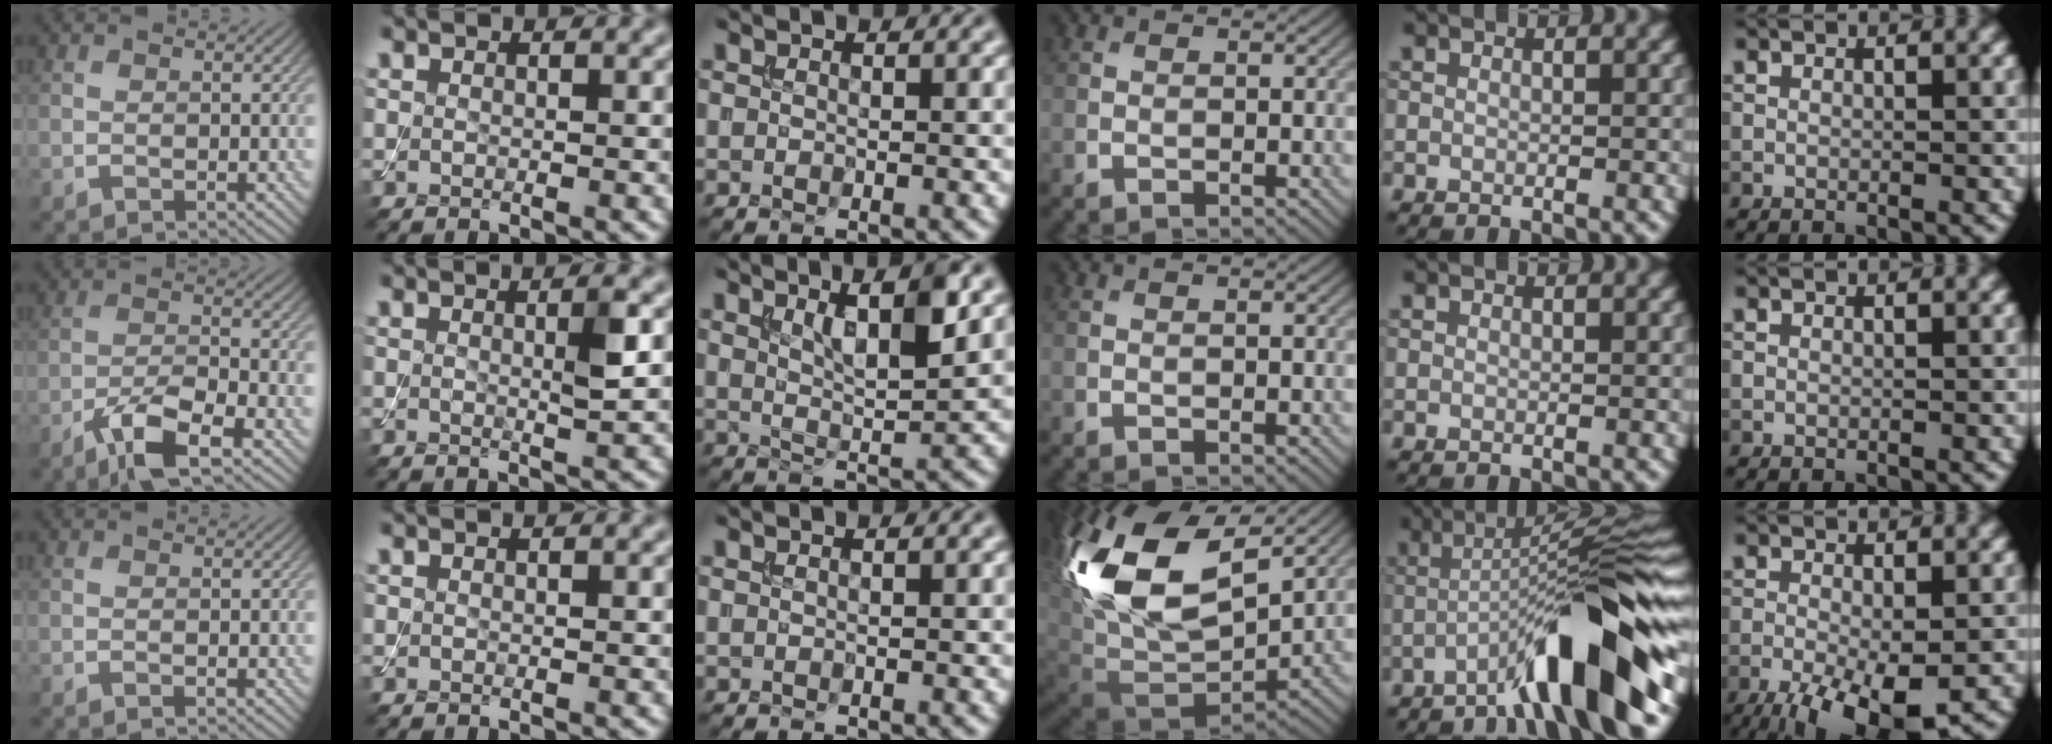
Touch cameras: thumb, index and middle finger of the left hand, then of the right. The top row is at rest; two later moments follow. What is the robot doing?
{"motion": "assemble", "object": "toy tower of hanoi"}